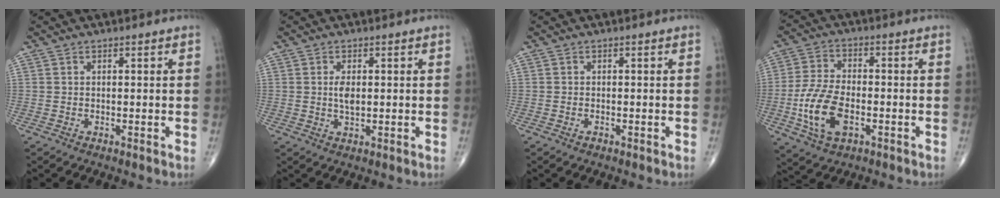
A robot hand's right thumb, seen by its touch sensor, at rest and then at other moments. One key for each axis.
{"total": 3.0, "fx": 0.3, "fy": 1.4, "fz": 2.6, "tx": -0.045, "ty": -0.003, "tz": 0.006}
{"total": 0.6, "fx": -0.4, "fy": 0.4, "fz": 0.3, "tx": -0.006, "ty": 0.002, "tz": -0.007}
{"total": 11.7, "fx": -3.3, "fy": 6.4, "fz": 9.3, "tx": -0.188, "ty": 0.010, "tz": -0.060}